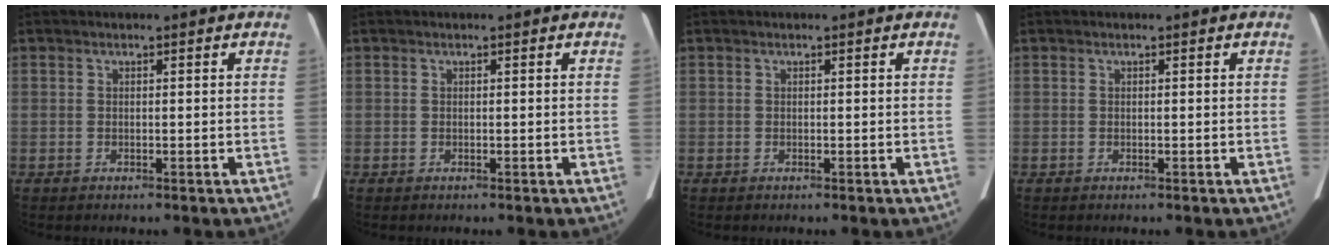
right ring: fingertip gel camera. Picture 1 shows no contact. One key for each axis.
{"total": 0.0}
{"total": 0.0}
{"total": 0.0}